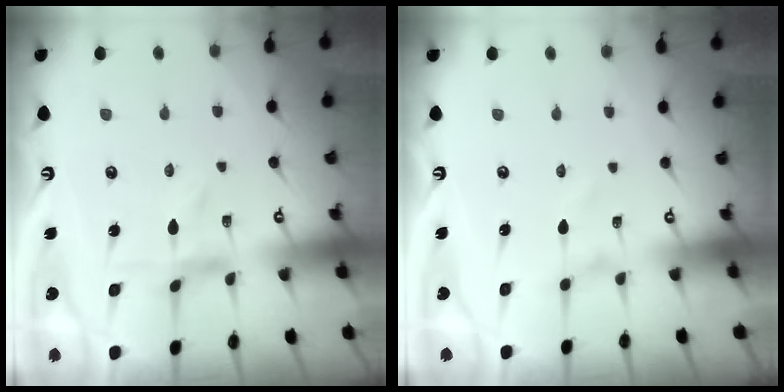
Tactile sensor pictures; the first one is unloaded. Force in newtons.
{"total": 1.0, "press": 1.0, "slide": 0.0}